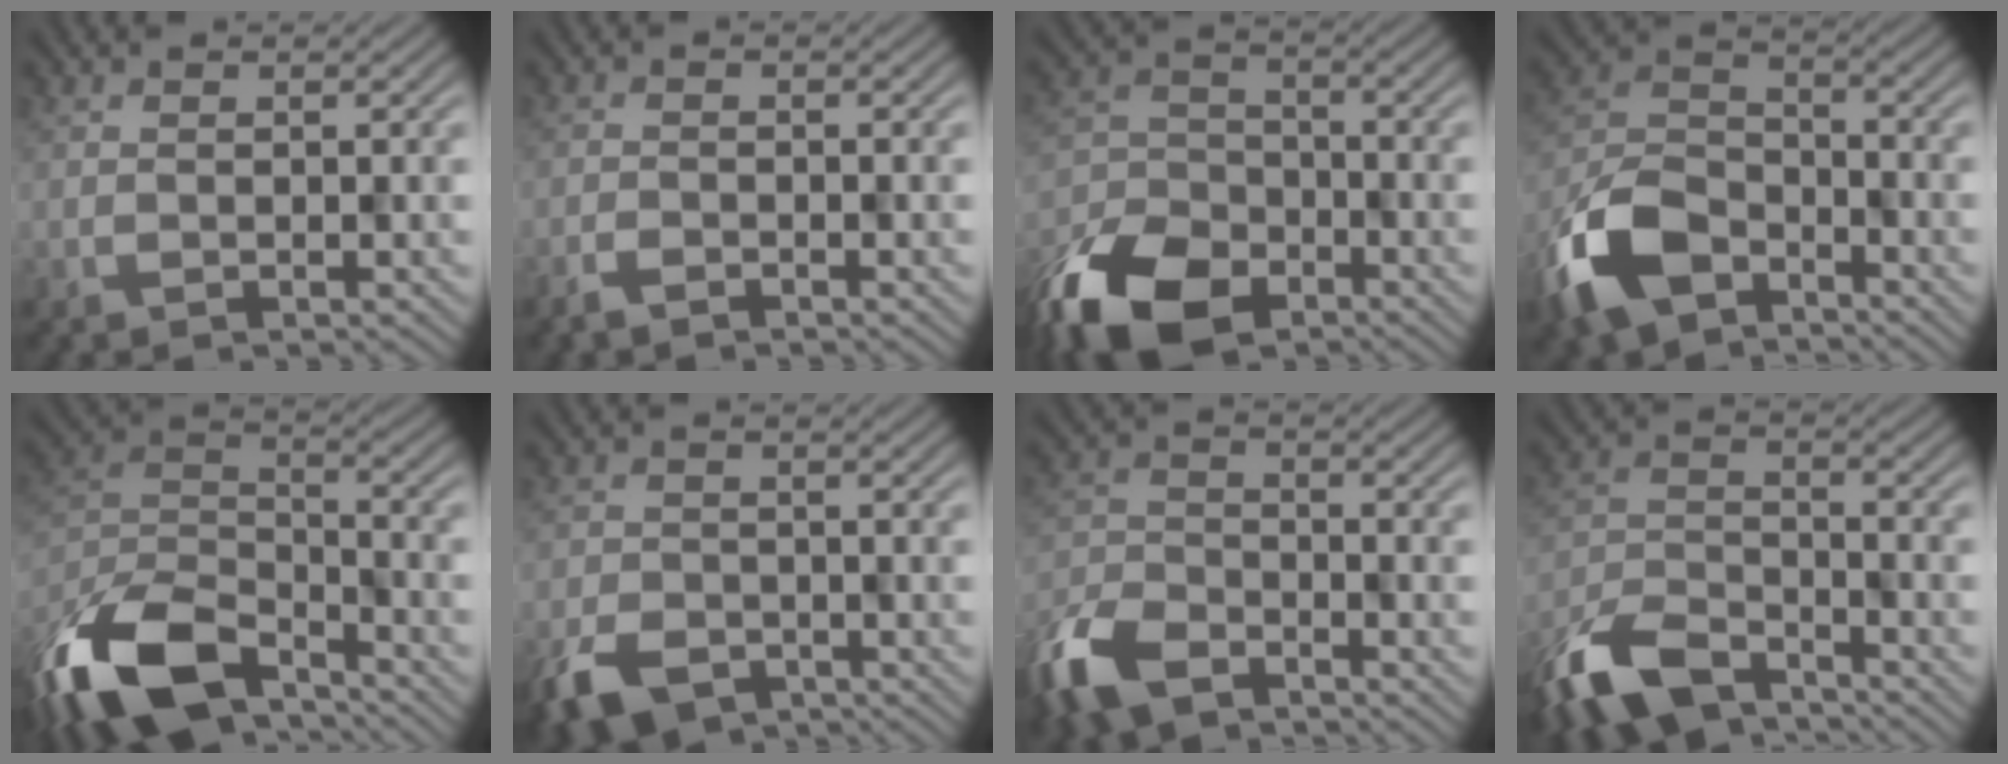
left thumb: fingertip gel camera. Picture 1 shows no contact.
{"total": 2.6, "force": [-2.6, 0.0, -0.2], "torque": [-0.006, -0.003, -0.026]}
{"total": 11.7, "force": [-9.5, 5.2, 4.4], "torque": [-0.108, -0.021, -0.160]}
{"total": 9.8, "force": [-7.9, 4.4, 3.8], "torque": [-0.101, -0.015, -0.146]}
{"total": 14.6, "force": [-12.1, 5.0, 6.5], "torque": [-0.154, -0.013, -0.215]}
{"total": 6.0, "force": [-5.0, 2.8, 1.9], "torque": [-0.053, -0.018, -0.070]}
{"total": 8.6, "force": [-7.8, 2.9, 2.4], "torque": [-0.065, -0.019, -0.141]}
{"total": 9.7, "force": [-9.0, 2.4, 2.6], "torque": [-0.059, -0.013, -0.159]}